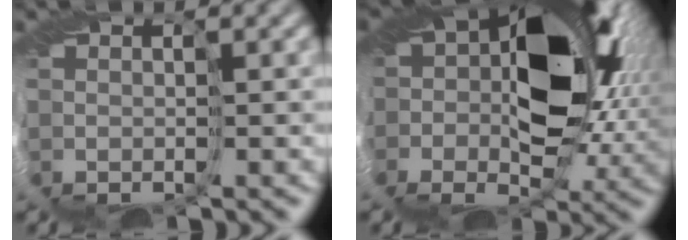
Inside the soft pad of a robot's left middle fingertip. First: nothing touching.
{"total": 15.0, "force": [1.4, 9.8, 11.2], "torque": [-0.143, -0.003, 0.018]}